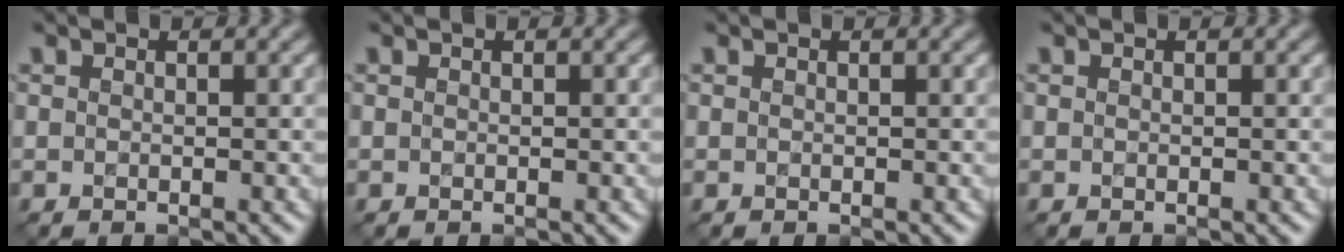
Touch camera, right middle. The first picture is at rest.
{"total": 0.0}
{"total": 0.0}
{"total": 0.0}